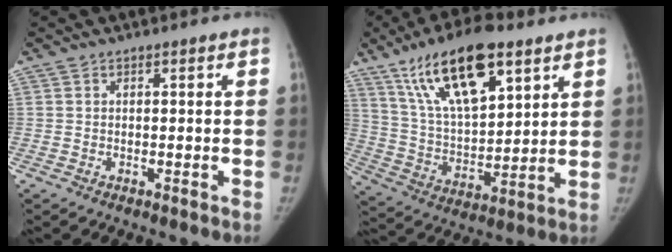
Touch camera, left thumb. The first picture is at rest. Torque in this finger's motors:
{"motor_torque": [0.61, 0.50, 1.30, -1.47, 0.24]}